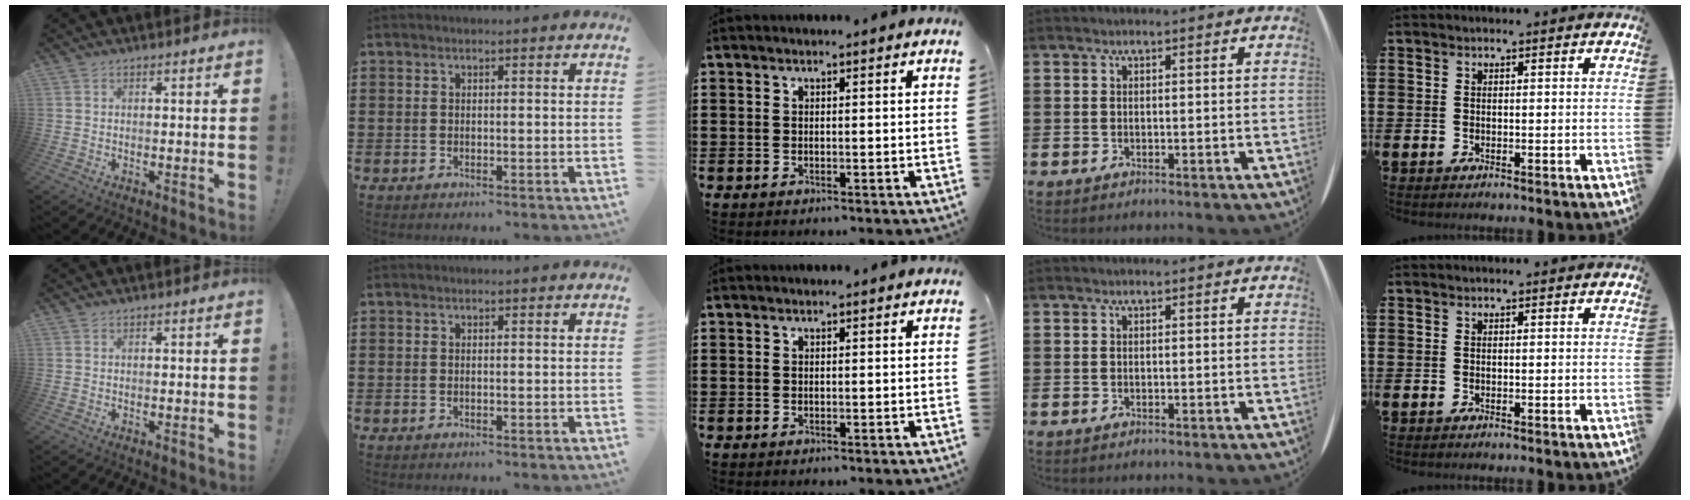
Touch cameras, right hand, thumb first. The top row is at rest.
{}